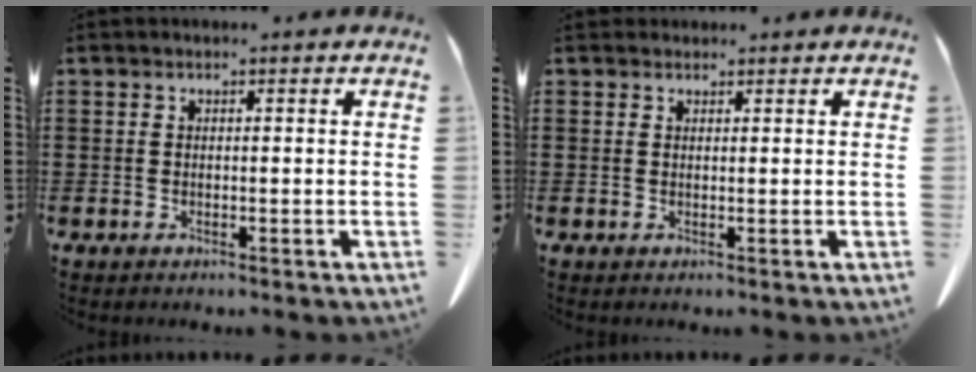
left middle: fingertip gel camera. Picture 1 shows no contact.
{"total": 0.9, "force": [0.8, 0.3, 0.1], "torque": [-0.004, -0.001, 0.018]}